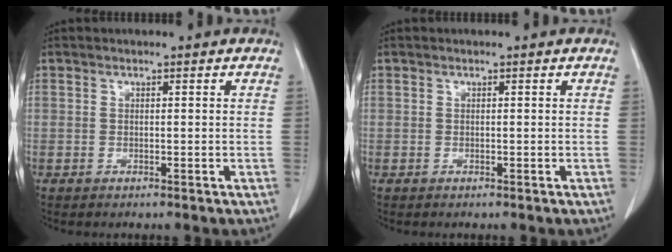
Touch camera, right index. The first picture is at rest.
{"total": 0.0}